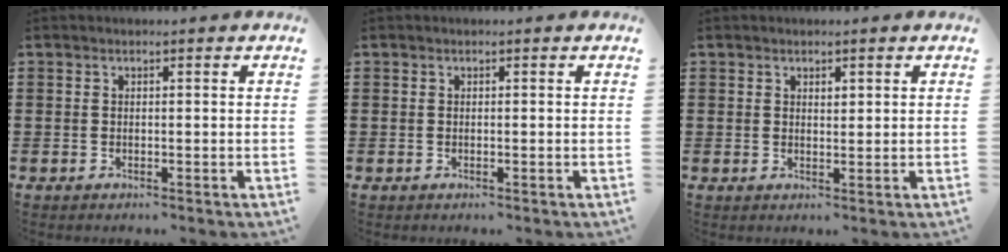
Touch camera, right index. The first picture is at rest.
{"total": 0.0}
{"total": 1.0, "force": [0.7, 0.5, 0.4], "torque": [-0.010, 0.002, 0.013]}